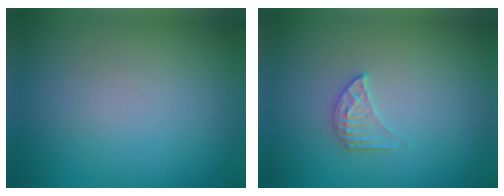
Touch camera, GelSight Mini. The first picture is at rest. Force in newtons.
{"total": 1.7, "press": 1.7, "slide": 0.1}